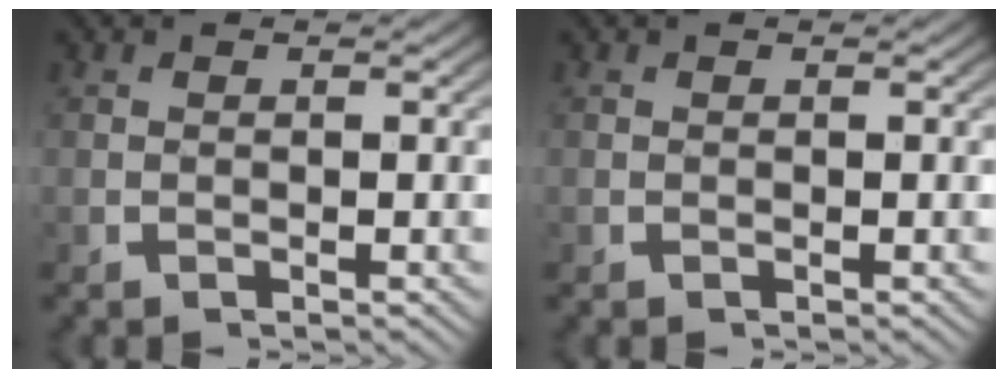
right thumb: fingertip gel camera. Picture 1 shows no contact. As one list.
[{"total": 0.0}]